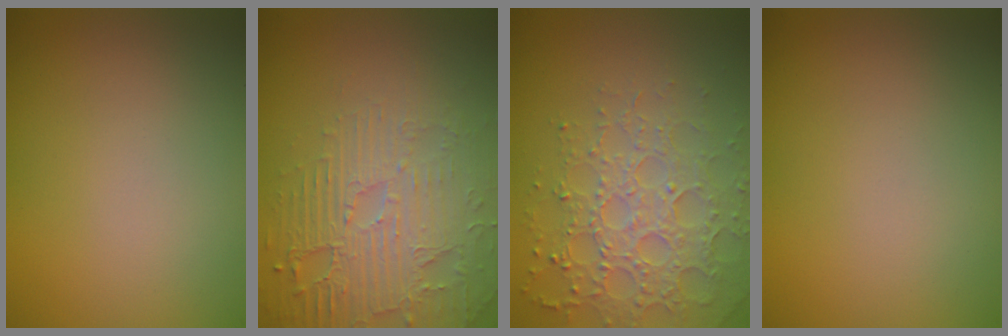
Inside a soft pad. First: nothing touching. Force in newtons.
{"total": 4.6, "press": 4.3, "slide": 1.6}
{"total": 4.6, "press": 4.4, "slide": 1.2}
{"total": 0.0}